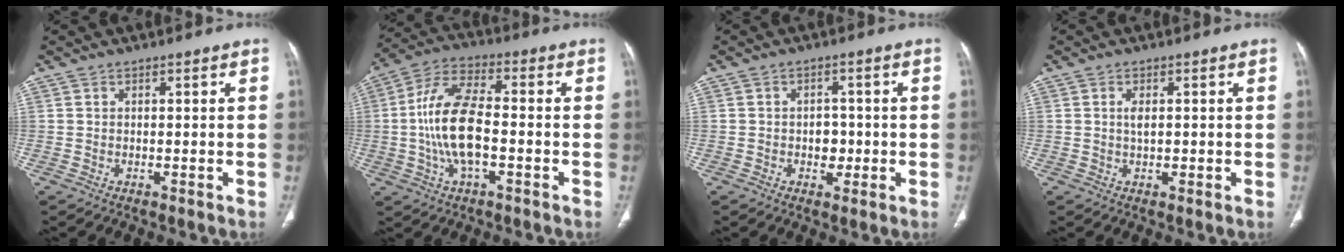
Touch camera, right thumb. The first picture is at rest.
{"total": 13.6, "force": [-1.8, 5.9, 12.1], "torque": [-0.246, 0.025, -0.038]}
{"total": 3.7, "force": [-0.6, 2.8, 2.3], "torque": [-0.009, 0.007, -0.008]}
{"total": 2.1, "force": [0.3, 1.1, 1.8], "torque": [-0.033, -0.001, 0.006]}